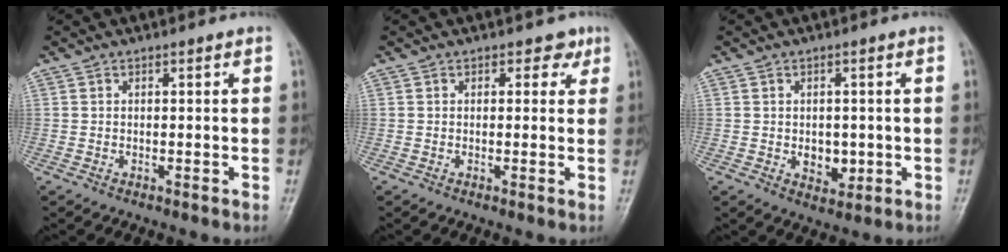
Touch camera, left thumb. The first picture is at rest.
{"total": 2.6, "force": [1.3, 1.9, 1.2], "torque": [0.011, -0.002, 0.009]}
{"total": 5.0, "force": [-0.5, 3.5, 3.5], "torque": [-0.029, -0.004, 0.001]}